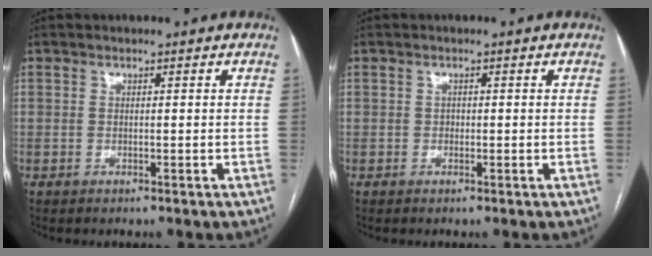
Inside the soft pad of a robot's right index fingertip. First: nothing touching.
{"total": 0.6, "force": [-0.1, 0.6, 0.2], "torque": [0.000, 0.004, -0.003]}